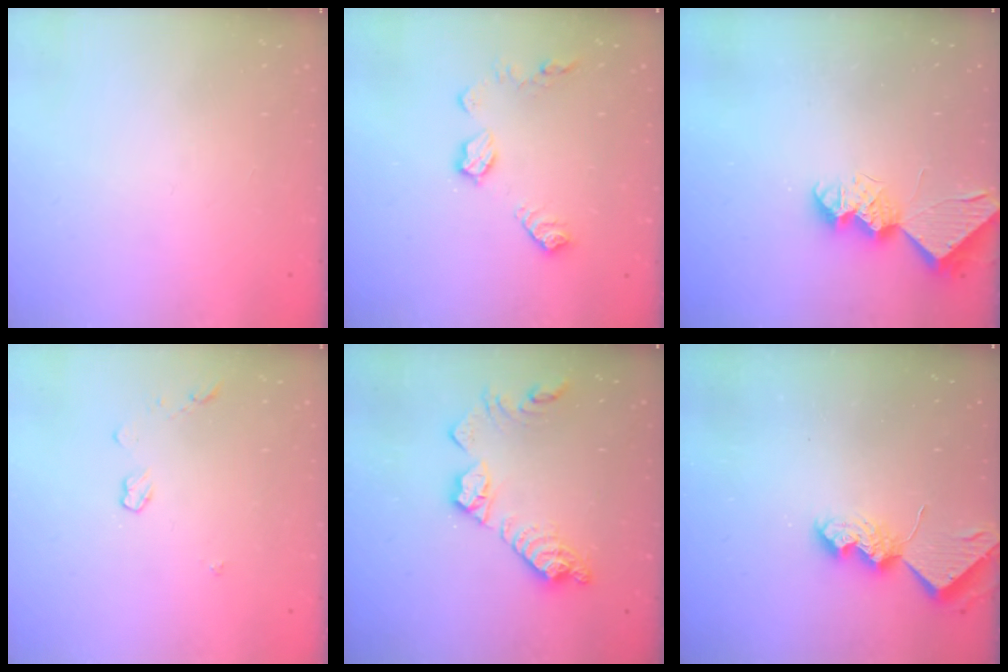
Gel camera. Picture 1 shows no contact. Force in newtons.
{"total": 9.6, "press": 9.6, "slide": 0.4}
{"total": 9.1, "press": 9.1, "slide": 0.2}
{"total": 3.3, "press": 3.2, "slide": 0.4}
{"total": 13.8, "press": 13.8, "slide": 0.7}
{"total": 7.6, "press": 7.6, "slide": 0.8}